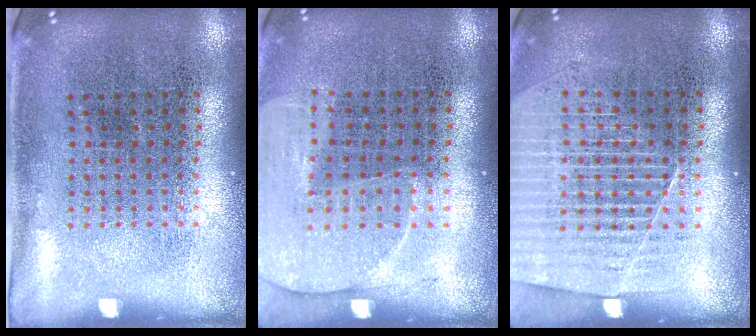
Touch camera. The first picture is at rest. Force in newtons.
{"total": 1.3, "press": 1.3, "slide": 0.3}
{"total": 1.6, "press": 1.5, "slide": 0.4}